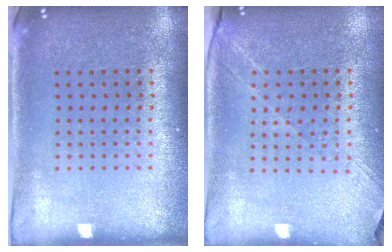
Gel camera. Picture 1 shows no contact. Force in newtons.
{"total": 1.3, "press": 1.2, "slide": 0.6}